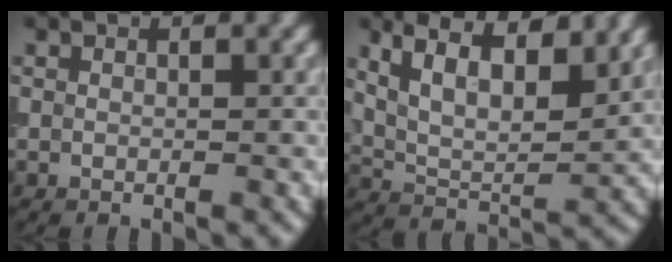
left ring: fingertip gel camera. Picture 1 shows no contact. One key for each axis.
{"total": 8.6, "fx": 4.9, "fy": 3.0, "fz": 6.4, "tx": -0.118, "ty": 0.016, "tz": 0.075}